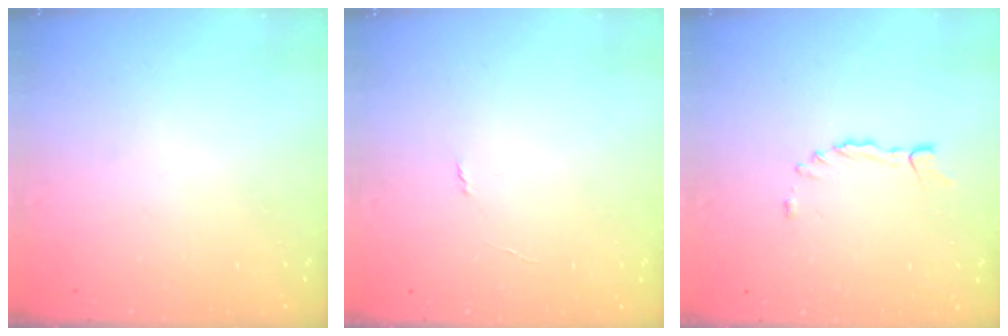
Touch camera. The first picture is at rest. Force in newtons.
{"total": 4.8, "press": 4.8, "slide": 0.3}
{"total": 2.2, "press": 2.2, "slide": 0.3}